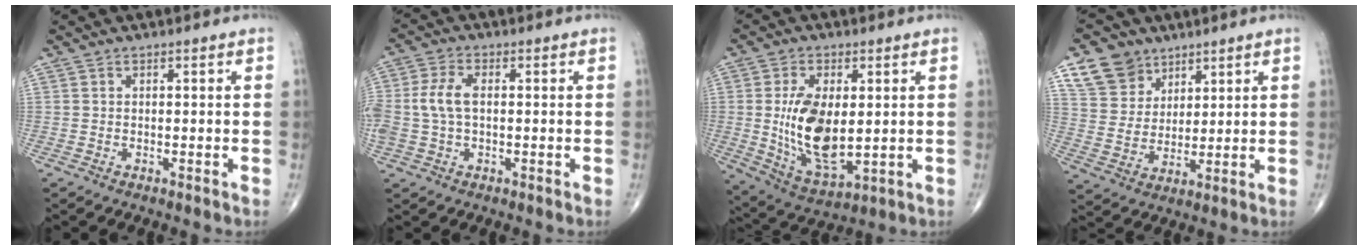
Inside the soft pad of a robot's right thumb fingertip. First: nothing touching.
{"total": 6.7, "force": [0.2, 3.9, 5.4], "torque": [-0.133, 0.015, 0.001]}
{"total": 14.4, "force": [0.7, 7.5, 12.3], "torque": [-0.219, -0.020, 0.027]}
{"total": 10.0, "force": [6.2, 7.4, 2.5], "torque": [-0.025, -0.028, 0.126]}